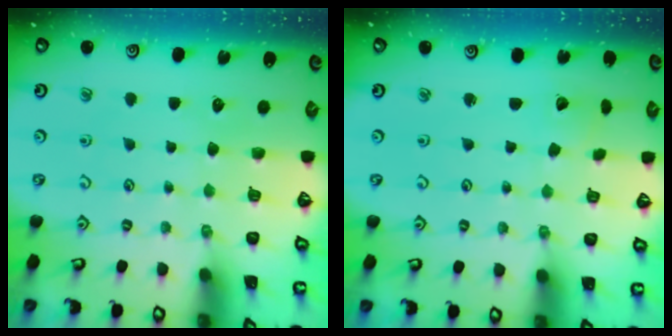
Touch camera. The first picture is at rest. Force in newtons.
{"total": 2.1, "press": 2.1, "slide": 0.1}